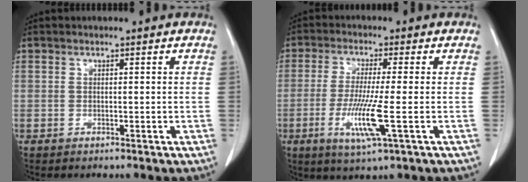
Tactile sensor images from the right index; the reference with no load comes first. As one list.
[{"total": 8.3, "force": [-2.2, -0.3, 8.0], "torque": [-0.162, -0.023, -0.045]}]